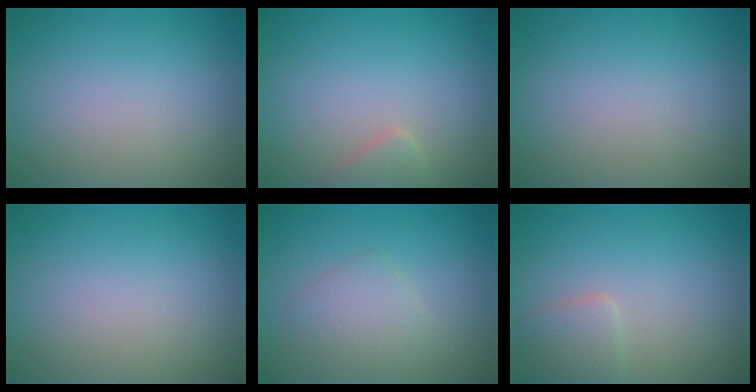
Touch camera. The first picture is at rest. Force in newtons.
{"total": 1.5, "press": 1.5, "slide": 0.1}
{"total": 0.0}
{"total": 0.0}
{"total": 2.2, "press": 2.2, "slide": 0.1}
{"total": 1.9, "press": 1.9, "slide": 0.1}